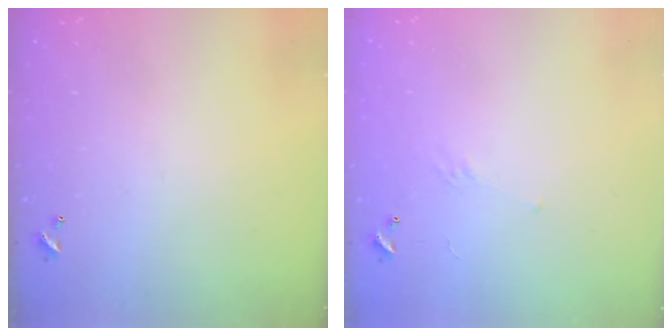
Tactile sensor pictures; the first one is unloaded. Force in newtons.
{"total": 5.7, "press": 5.6, "slide": 1.1}